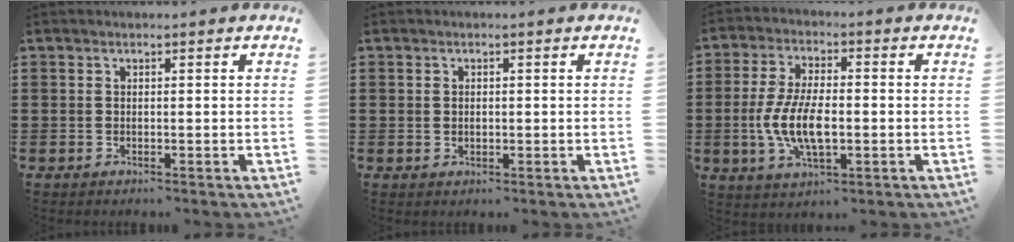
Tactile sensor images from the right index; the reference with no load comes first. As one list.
[{"total": 0.8, "force": [0.2, 0.7, 0.5], "torque": [-0.011, 0.005, 0.002]}, {"total": 9.2, "force": [-1.6, 4.0, 8.1], "torque": [-0.180, -0.005, -0.034]}]